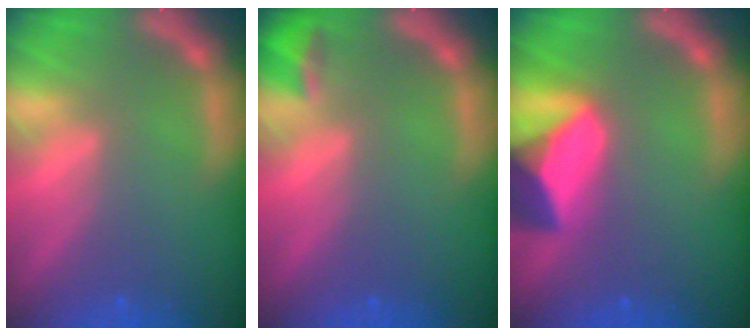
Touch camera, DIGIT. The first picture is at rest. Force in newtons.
{"total": 1.9}
{"total": 8.9}